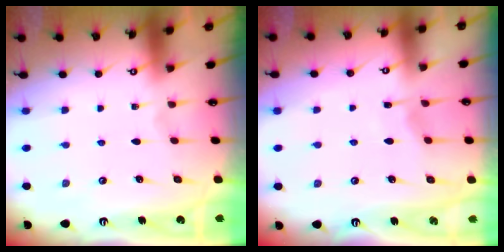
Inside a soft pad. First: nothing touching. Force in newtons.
{"total": 3.0, "press": 3.0, "slide": 0.4}